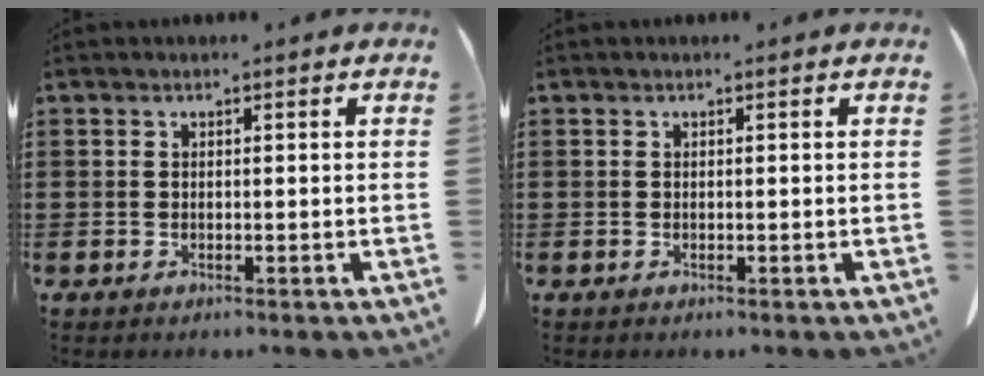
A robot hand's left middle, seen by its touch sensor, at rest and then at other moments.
{"total": 0.0}